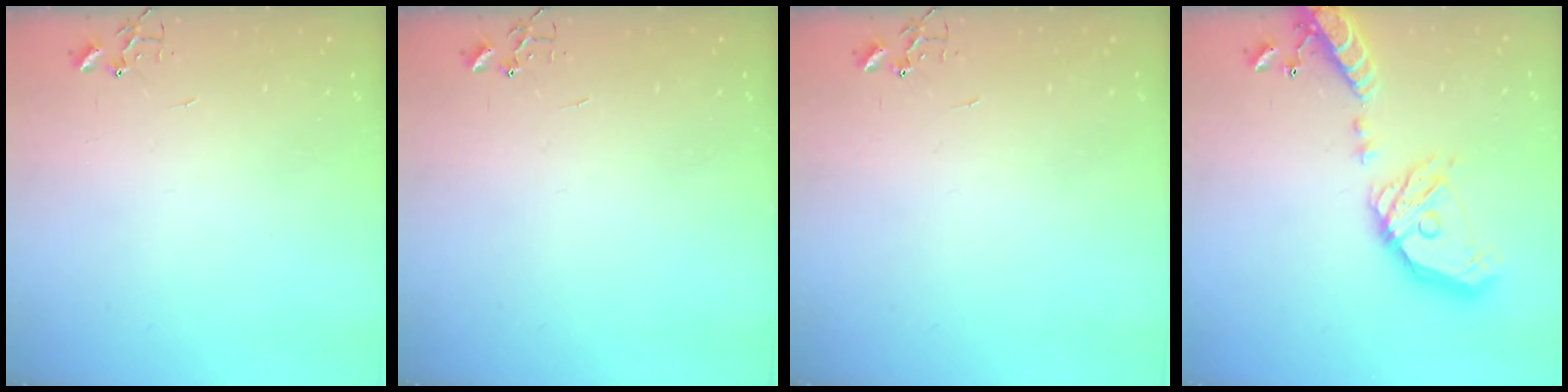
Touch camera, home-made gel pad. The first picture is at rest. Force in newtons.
{"total": 0.0}
{"total": 0.0}
{"total": 21.8, "press": 21.5, "slide": 3.7}